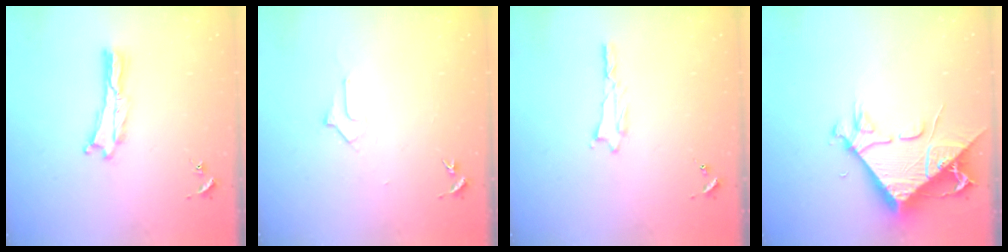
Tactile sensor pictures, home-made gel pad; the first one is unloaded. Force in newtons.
{"total": 1.6, "press": 1.6, "slide": 0.1}
{"total": 0.9, "press": 0.9, "slide": 0.2}
{"total": 9.8, "press": 9.7, "slide": 1.1}